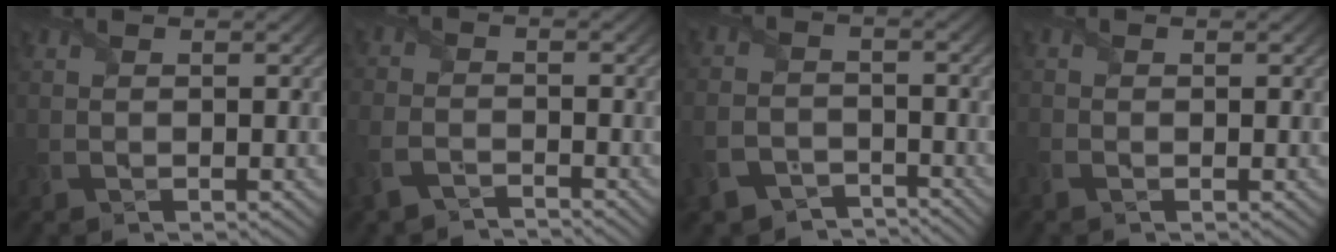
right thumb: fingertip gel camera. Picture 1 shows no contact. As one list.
[{"total": 4.6, "force": [-3.6, 1.8, 2.0], "torque": [-0.053, -0.008, -0.085]}, {"total": 6.5, "force": [-4.8, 3.7, 2.3], "torque": [-0.060, -0.023, -0.088]}, {"total": 1.4, "force": [-0.7, 0.8, 0.9], "torque": [-0.026, -0.005, -0.017]}]